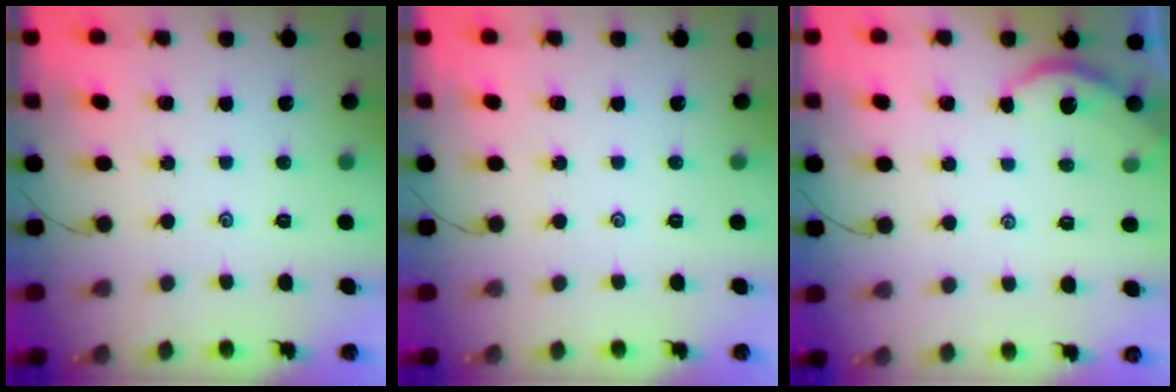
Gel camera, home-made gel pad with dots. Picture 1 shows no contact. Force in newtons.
{"total": 0.0}
{"total": 3.0, "press": 3.0, "slide": 0.3}